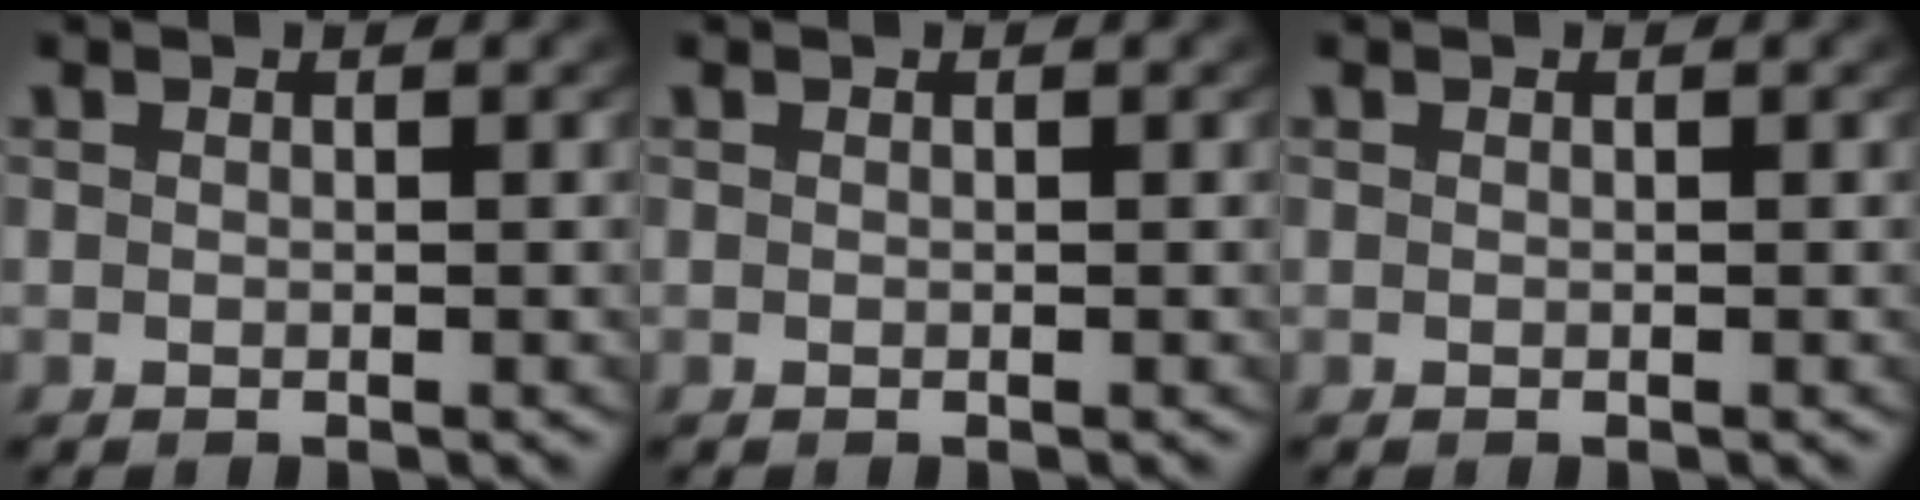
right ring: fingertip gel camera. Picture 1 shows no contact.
{"total": 0.0}
{"total": 0.0}